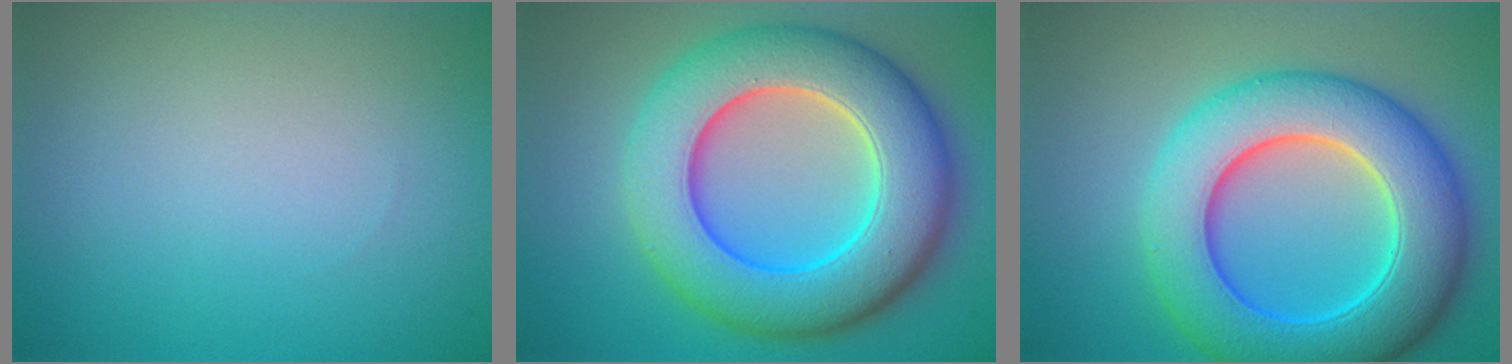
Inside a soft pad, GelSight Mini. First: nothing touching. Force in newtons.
{"total": 11.4, "press": 11.4, "slide": 0.3}
{"total": 10.6, "press": 10.6, "slide": 0.2}